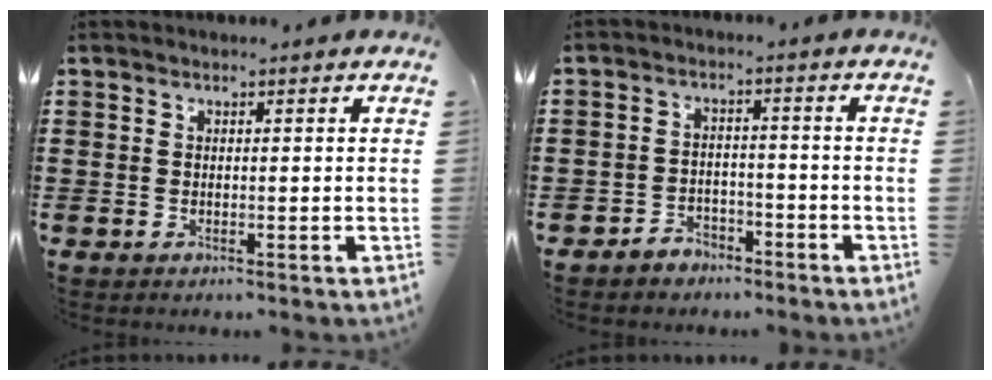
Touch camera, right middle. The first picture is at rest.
{"total": 3.0, "force": [-2.8, 1.1, 0.0], "torque": [-0.010, 0.002, -0.058]}